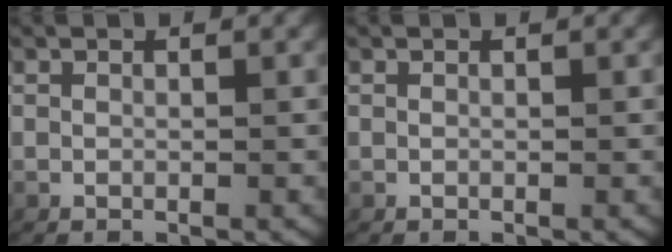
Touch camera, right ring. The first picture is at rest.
{"total": 0.0}